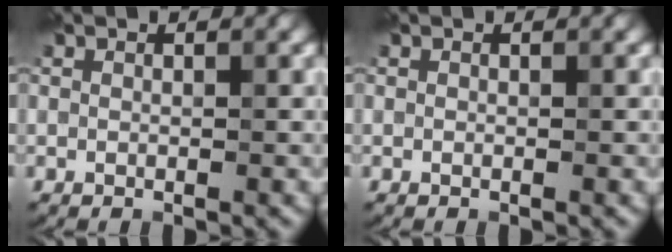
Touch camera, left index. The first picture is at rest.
{"total": 0.0}